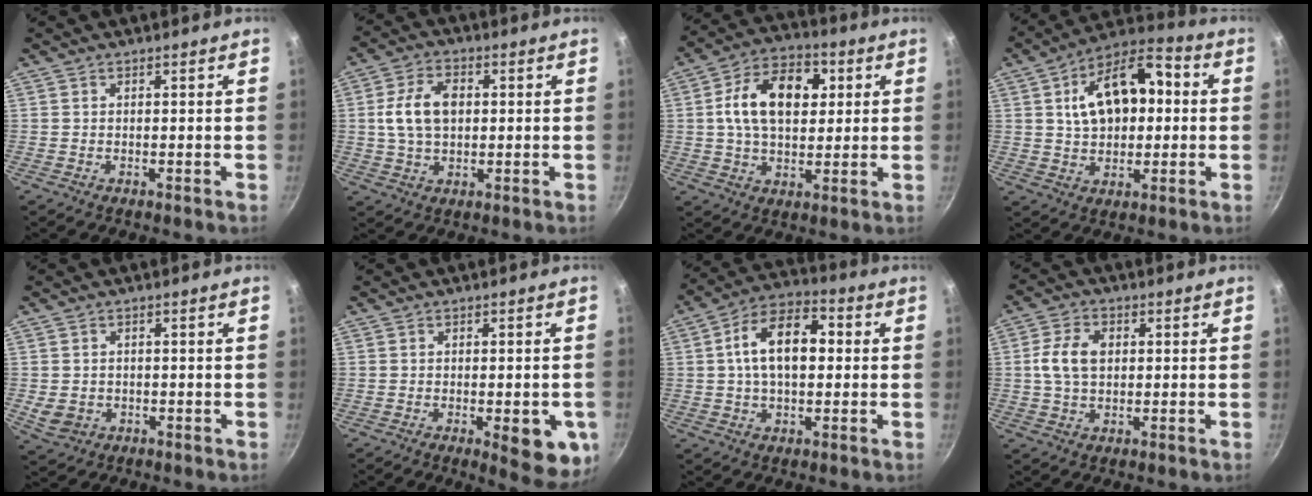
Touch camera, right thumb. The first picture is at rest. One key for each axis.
{"total": 9.5, "fx": 1.1, "fy": 6.1, "fz": 7.1, "tx": -0.126, "ty": 0.009, "tz": 0.022}
{"total": 15.0, "fx": 2.9, "fy": 9.4, "fz": 11.3, "tx": -0.172, "ty": 0.010, "tz": 0.041}
{"total": 16.3, "fx": 2.7, "fy": 9.5, "fz": 13.0, "tx": -0.185, "ty": 0.024, "tz": 0.037}
{"total": 3.7, "fx": -0.6, "fy": 3.2, "fz": 1.7, "tx": -0.026, "ty": 0.001, "tz": -0.001}
{"total": 9.4, "fx": -3.0, "fy": 3.4, "fz": 8.3, "tx": -0.082, "ty": -0.005, "tz": -0.029}
{"total": 13.4, "fx": 1.5, "fy": 7.7, "fz": 10.8, "tx": -0.177, "ty": 0.028, "tz": 0.017}
{"total": 7.4, "fx": 0.9, "fy": 5.0, "fz": 5.4, "tx": -0.103, "ty": 0.010, "tz": 0.015}